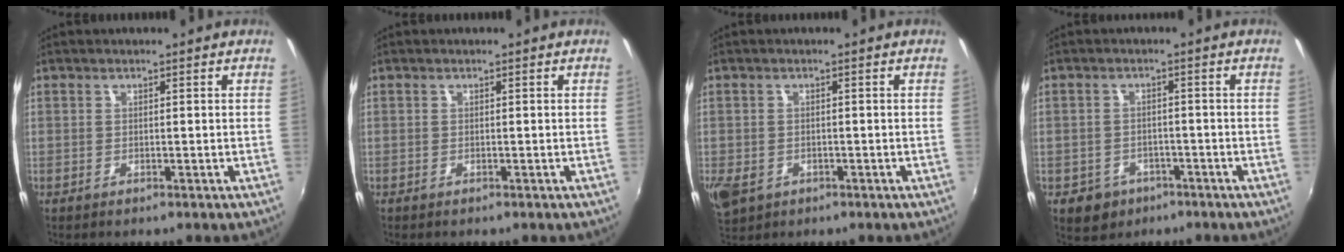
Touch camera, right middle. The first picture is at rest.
{"total": 0.0}
{"total": 7.7, "force": [-2.9, 5.7, 4.4], "torque": [-0.106, -0.024, -0.049]}
{"total": 6.2, "force": [-3.3, 5.0, 1.7], "torque": [-0.051, -0.002, -0.042]}